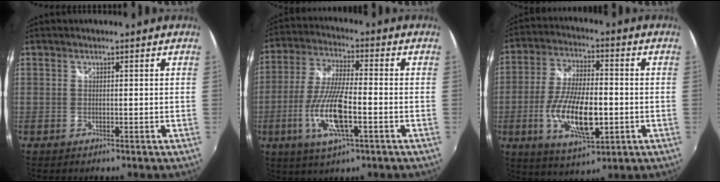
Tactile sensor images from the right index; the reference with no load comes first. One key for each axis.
{"total": 13.1, "fx": -4.2, "fy": 3.3, "fz": 12.0, "tx": -0.250, "ty": -0.010, "tz": -0.083}
{"total": 14.5, "fx": -3.5, "fy": 5.7, "fz": 12.9, "tx": -0.256, "ty": -0.012, "tz": -0.061}